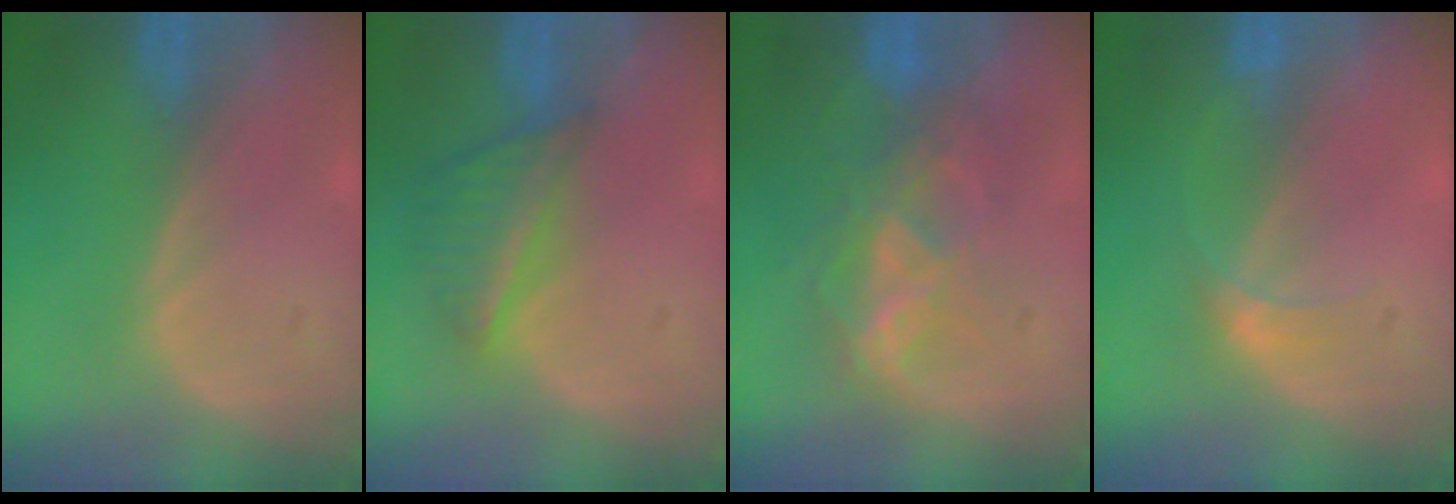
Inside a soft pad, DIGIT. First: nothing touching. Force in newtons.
{"total": 5.6, "press": 5.2, "slide": 2.1}
{"total": 6.8, "press": 6.7, "slide": 1.5}
{"total": 2.1, "press": 2.1, "slide": 0.2}